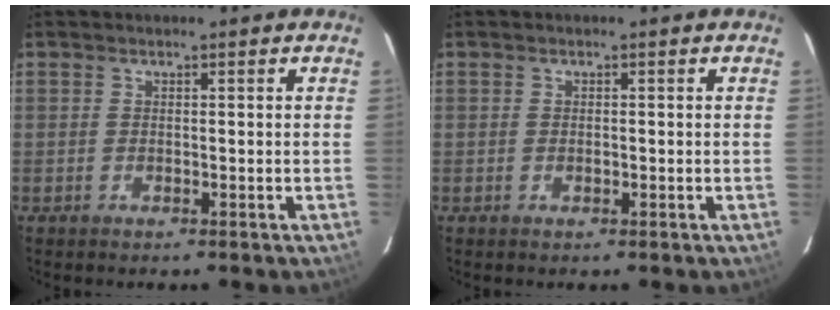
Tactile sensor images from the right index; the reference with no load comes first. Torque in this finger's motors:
{"motor_torque": [-0.26, 0.21, -0.09, -0.03]}